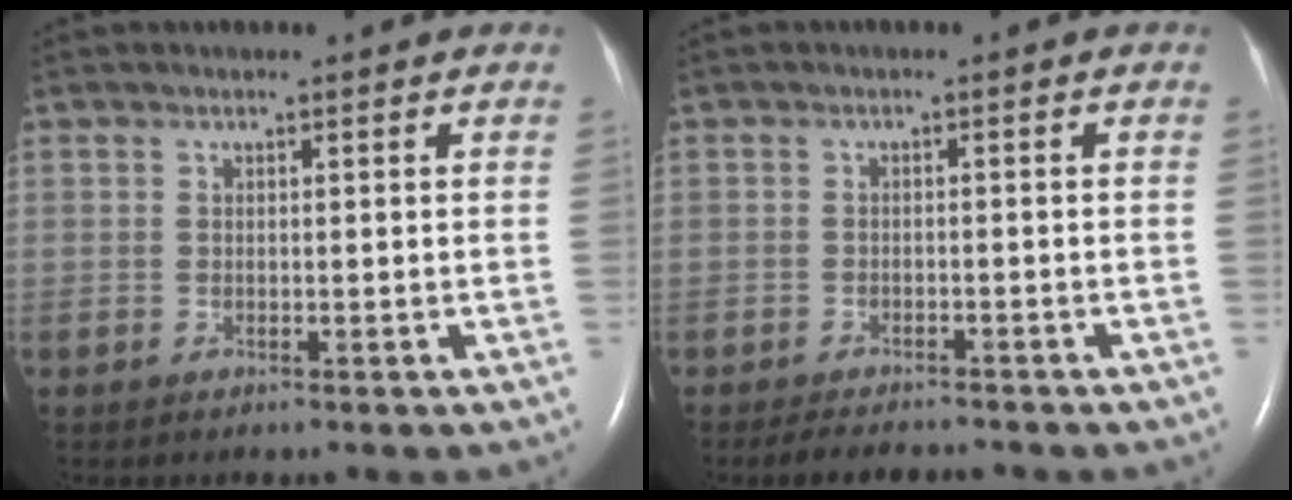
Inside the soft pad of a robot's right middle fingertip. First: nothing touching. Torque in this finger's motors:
{"motor_torque": [0.13, -0.12, 0.01, 0.02]}